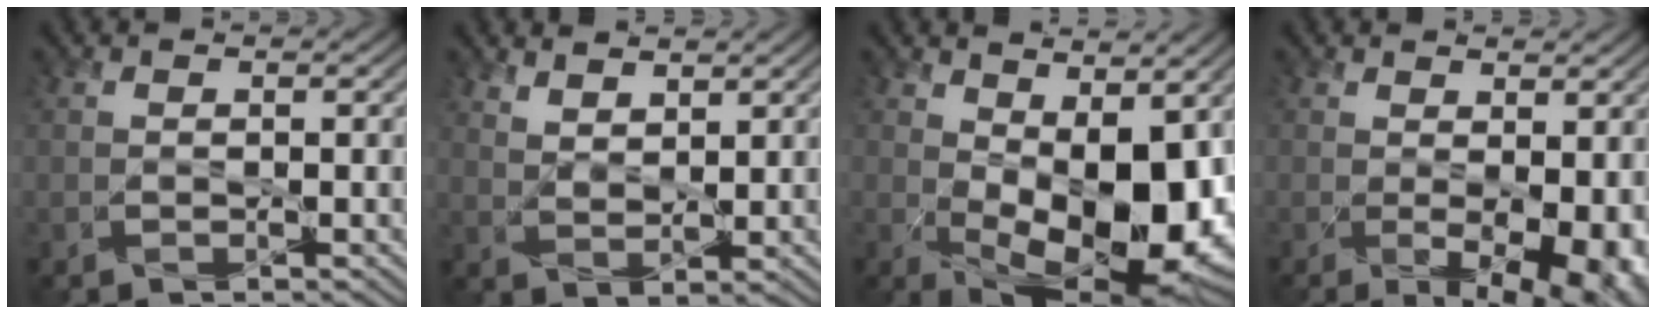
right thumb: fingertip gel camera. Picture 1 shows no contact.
{"total": 3.8, "force": [3.2, 1.3, 1.7], "torque": [-0.040, -0.008, 0.074]}
{"total": 12.7, "force": [1.3, 6.7, 10.6], "torque": [-0.173, -0.020, 0.032]}
{"total": 7.7, "force": [-0.9, 4.0, 6.6], "torque": [-0.082, -0.022, 0.005]}